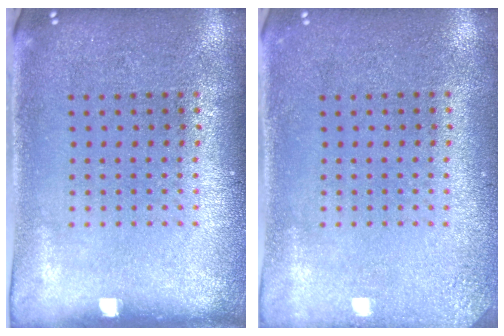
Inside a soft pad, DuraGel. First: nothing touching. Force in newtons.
{"total": 1.6, "press": 1.6, "slide": 0.2}